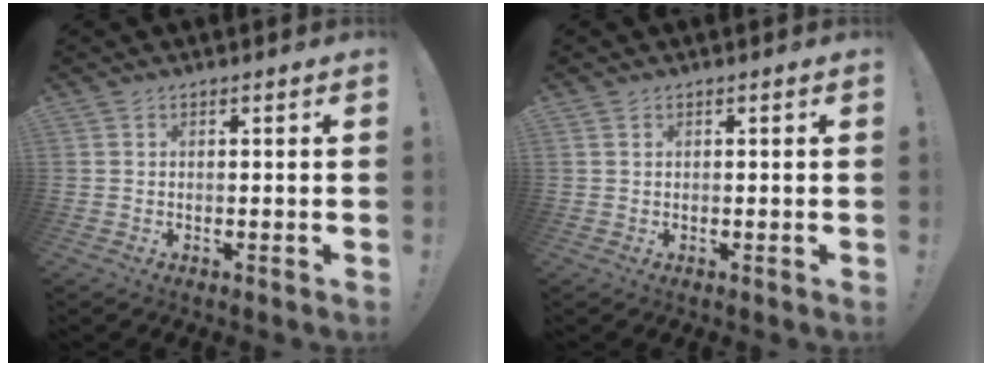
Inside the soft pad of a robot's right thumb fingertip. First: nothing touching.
{"total": 0.6, "force": [0.4, 0.3, 0.3], "torque": [-0.013, 0.003, 0.009]}